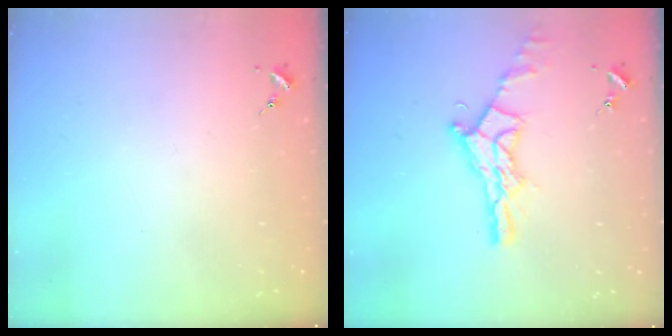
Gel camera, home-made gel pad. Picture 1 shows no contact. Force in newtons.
{"total": 14.0, "press": 14.0, "slide": 1.1}